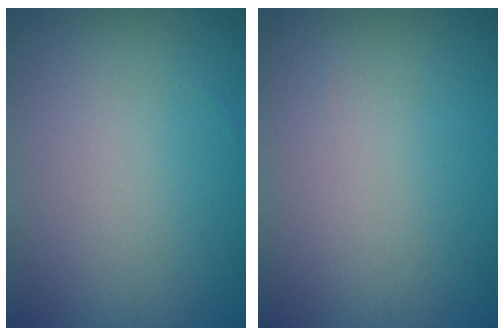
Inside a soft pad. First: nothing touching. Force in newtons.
{"total": 0.0}